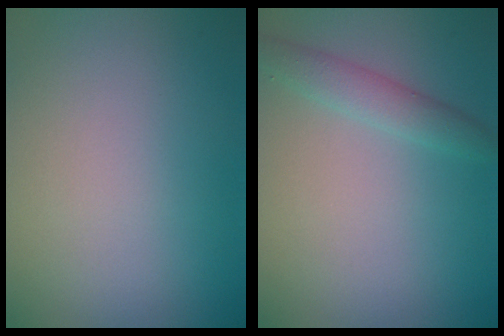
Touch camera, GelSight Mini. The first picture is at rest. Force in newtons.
{"total": 2.0, "press": 2.0, "slide": 0.3}